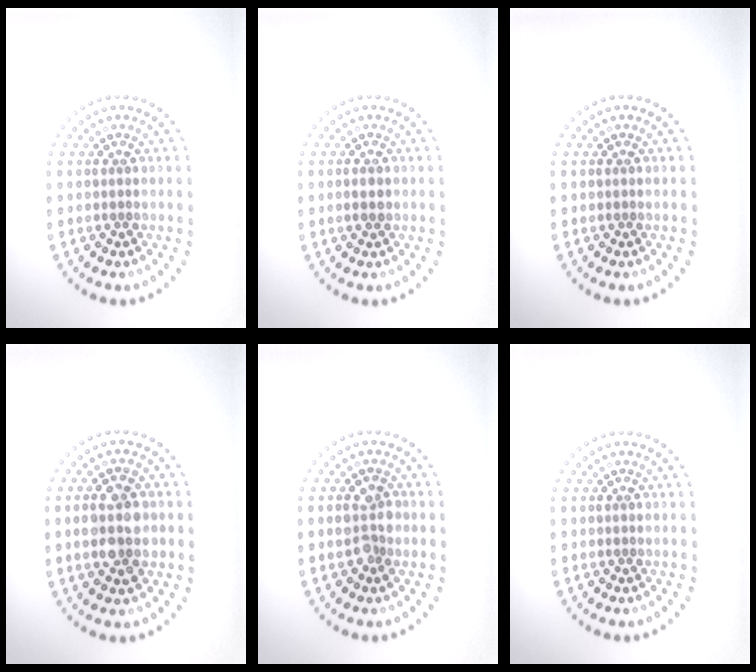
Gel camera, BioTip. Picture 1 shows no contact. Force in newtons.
{"total": 1.2, "press": 1.1, "slide": 0.2}
{"total": 0.0}
{"total": 4.5, "press": 4.5, "slide": 0.1}
{"total": 2.4, "press": 2.4, "slide": 0.1}
{"total": 0.0}